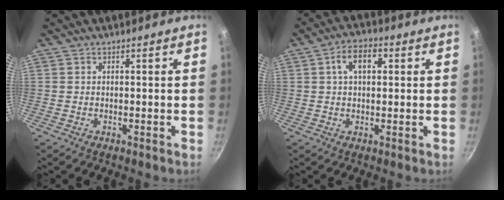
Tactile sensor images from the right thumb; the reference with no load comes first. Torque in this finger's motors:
{"motor_torque": [-0.53, 0.70, 0.50, -0.35, 0.01]}